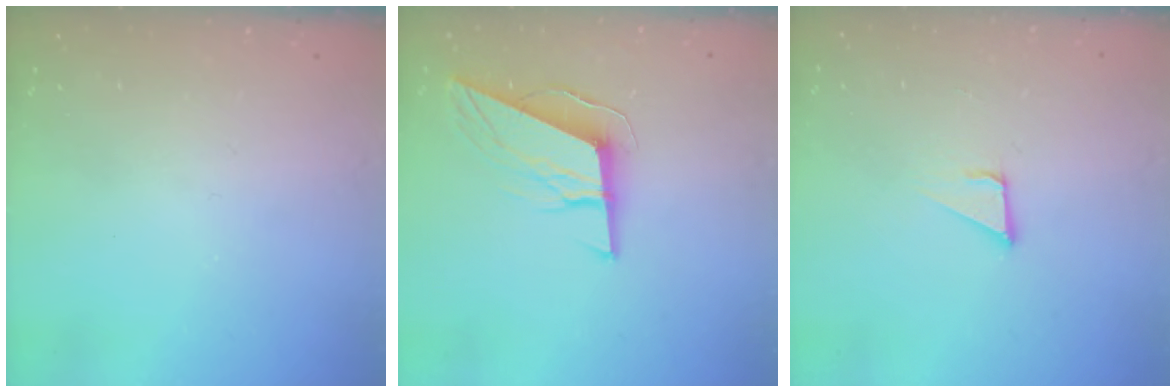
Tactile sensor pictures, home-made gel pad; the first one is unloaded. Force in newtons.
{"total": 10.1, "press": 10.0, "slide": 1.6}
{"total": 3.2, "press": 3.2, "slide": 0.1}